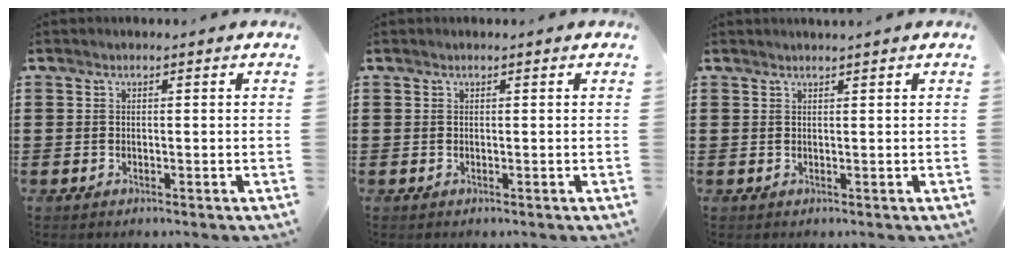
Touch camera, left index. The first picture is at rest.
{"total": 0.0}
{"total": 0.9, "force": [0.8, -0.2, 0.3], "torque": [-0.005, -0.003, 0.017]}